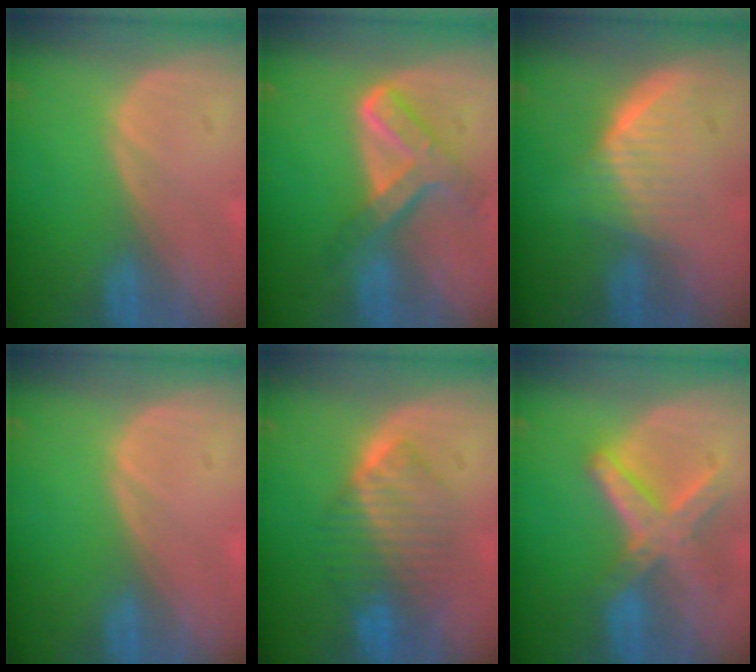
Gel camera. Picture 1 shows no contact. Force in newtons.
{"total": 7.6, "press": 6.3, "slide": 4.2}
{"total": 5.6, "press": 5.5, "slide": 1.1}
{"total": 0.5, "press": 0.1, "slide": 0.5}
{"total": 7.2, "press": 7.1, "slide": 1.0}
{"total": 8.2, "press": 7.1, "slide": 4.1}